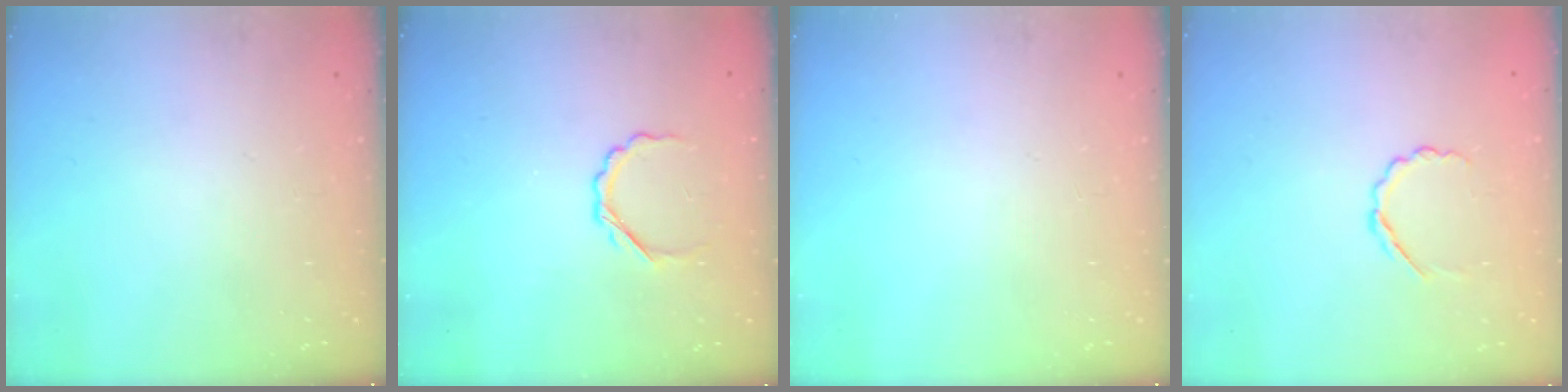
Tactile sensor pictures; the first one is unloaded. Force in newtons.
{"total": 3.7, "press": 3.6, "slide": 0.7}
{"total": 0.0}
{"total": 3.5, "press": 3.3, "slide": 1.2}